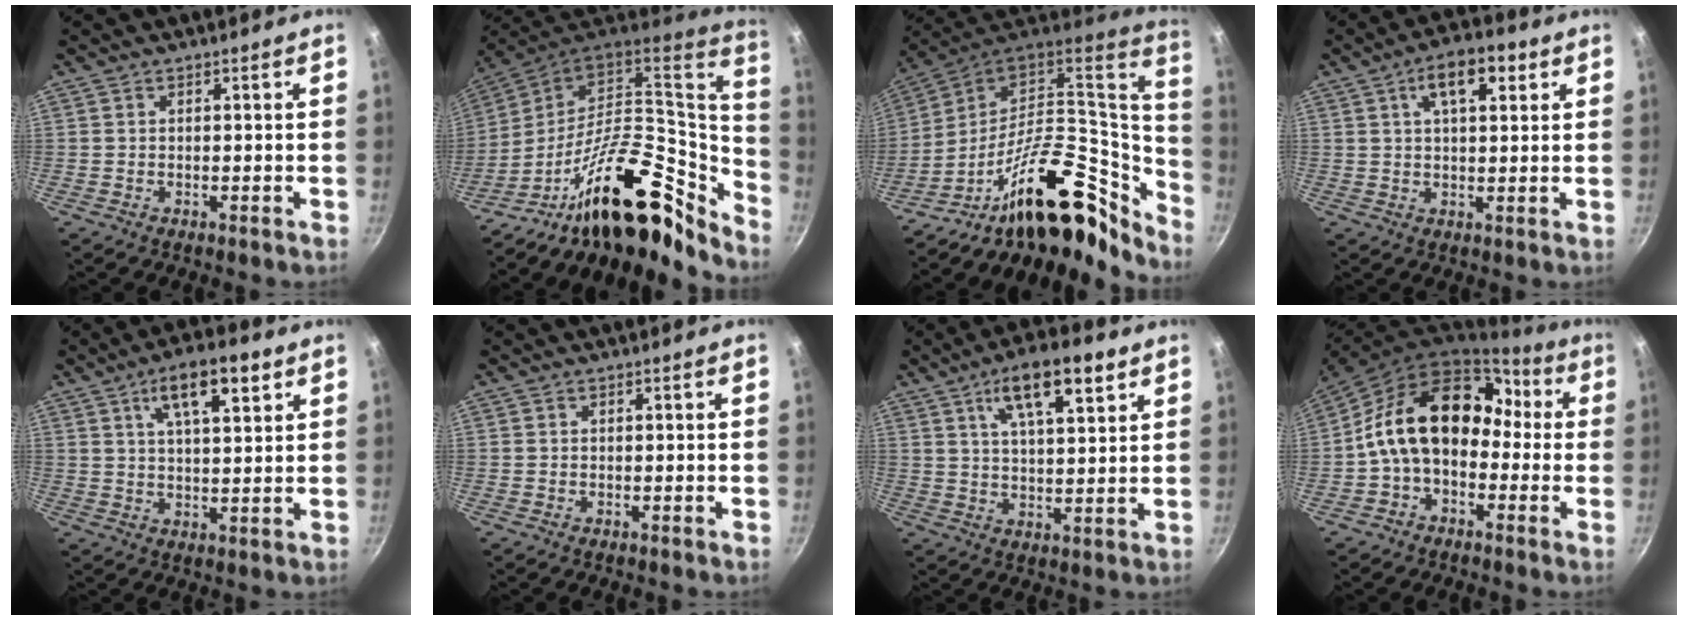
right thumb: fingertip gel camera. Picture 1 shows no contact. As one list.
[{"total": 25.5, "force": [-13.7, 12.6, 17.5], "torque": [-0.188, 0.090, -0.245]}, {"total": 27.6, "force": [-12.8, 15.3, 19.1], "torque": [-0.227, 0.088, -0.215]}, {"total": 8.9, "force": [3.6, 4.1, 7.1], "torque": [-0.097, 0.002, 0.051]}, {"total": 10.7, "force": [5.2, 3.8, 8.6], "torque": [-0.128, -0.010, 0.084]}, {"total": 0.0}, {"total": 12.5, "force": [6.4, 4.3, 9.8], "torque": [-0.145, -0.015, 0.106]}, {"total": 17.1, "force": [-0.2, 12.2, 12.0], "torque": [-0.172, 0.059, -0.022]}]